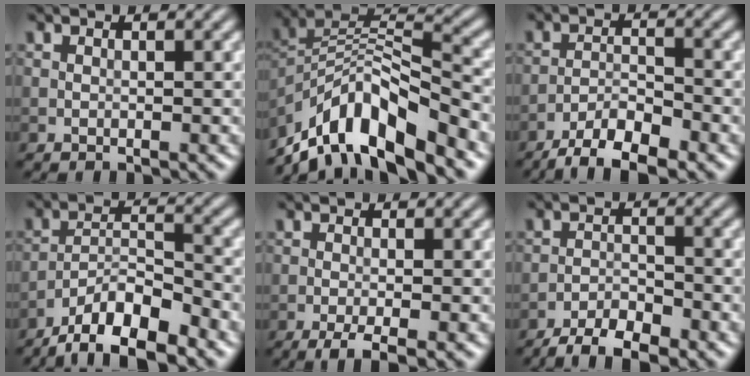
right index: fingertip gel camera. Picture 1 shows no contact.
{"total": 10.5, "force": [-7.1, 3.5, 6.8], "torque": [-0.109, 0.006, -0.137]}
{"total": 5.1, "force": [-3.9, 1.2, 3.0], "torque": [-0.053, 0.001, -0.073]}
{"total": 7.8, "force": [-5.9, 2.1, 4.6], "torque": [-0.073, 0.002, -0.106]}
{"total": 3.0, "force": [-1.4, 0.6, 2.5], "torque": [-0.046, -0.001, -0.030]}
{"total": 4.3, "force": [-3.5, 1.1, 2.2], "torque": [-0.038, 0.001, -0.066]}